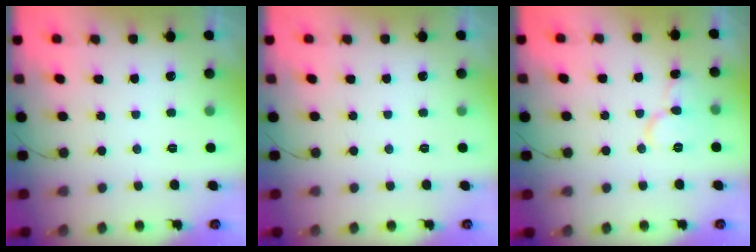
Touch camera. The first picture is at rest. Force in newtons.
{"total": 0.0}
{"total": 8.0, "press": 7.9, "slide": 1.0}